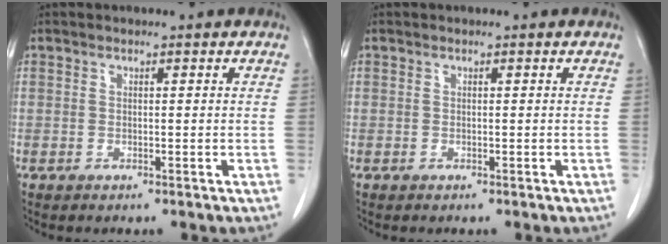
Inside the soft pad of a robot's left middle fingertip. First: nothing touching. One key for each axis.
{"total": 0.0}